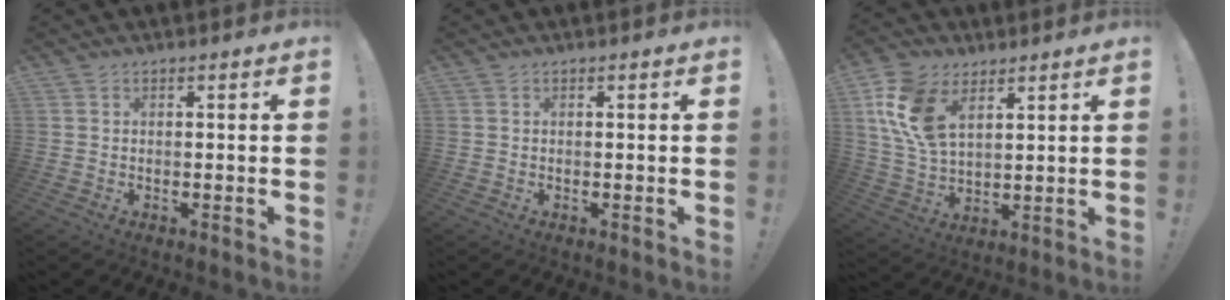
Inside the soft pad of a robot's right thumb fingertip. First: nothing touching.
{"total": 0.0}
{"total": 14.1, "force": [6.5, 8.4, 9.3], "torque": [-0.183, -0.021, 0.124]}